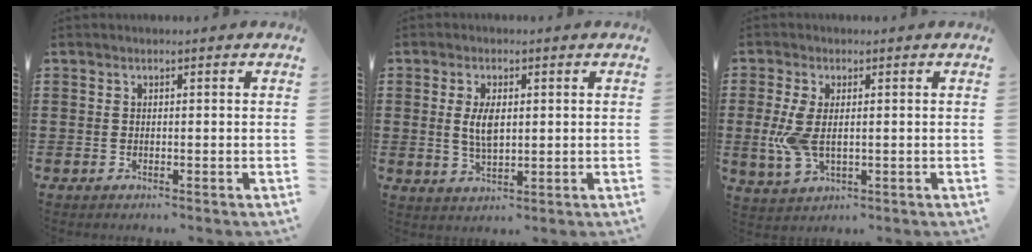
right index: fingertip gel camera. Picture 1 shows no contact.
{"total": 4.9, "force": [0.7, 2.2, 4.3], "torque": [-0.088, 0.001, 0.006]}
{"total": 6.2, "force": [0.1, 3.2, 5.3], "torque": [-0.135, -0.005, -0.005]}